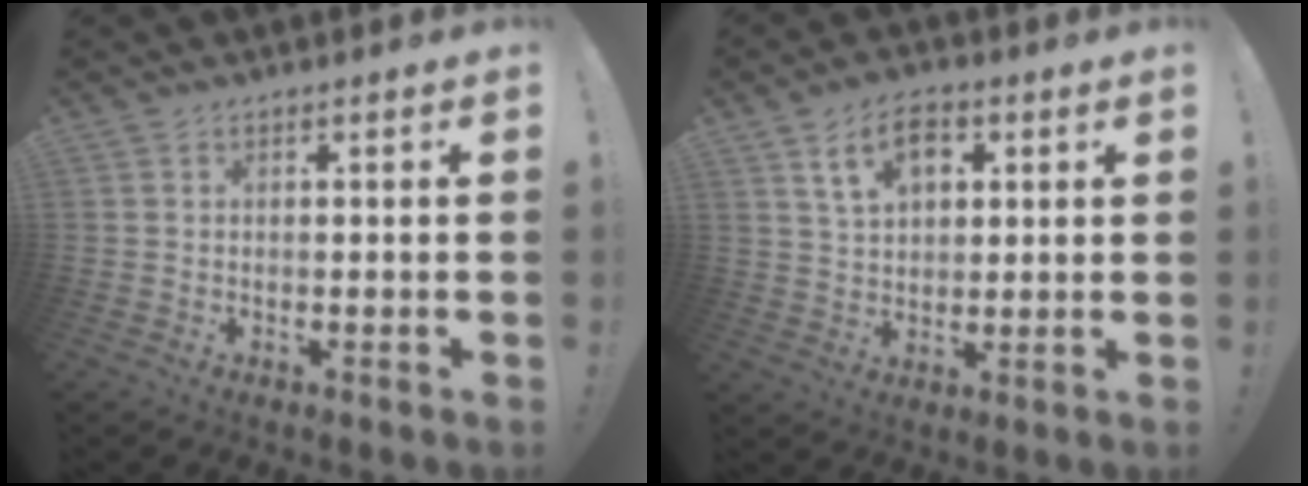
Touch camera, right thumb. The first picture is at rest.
{"total": 10.3, "force": [4.6, 6.5, 6.5], "torque": [-0.106, 0.000, 0.085]}